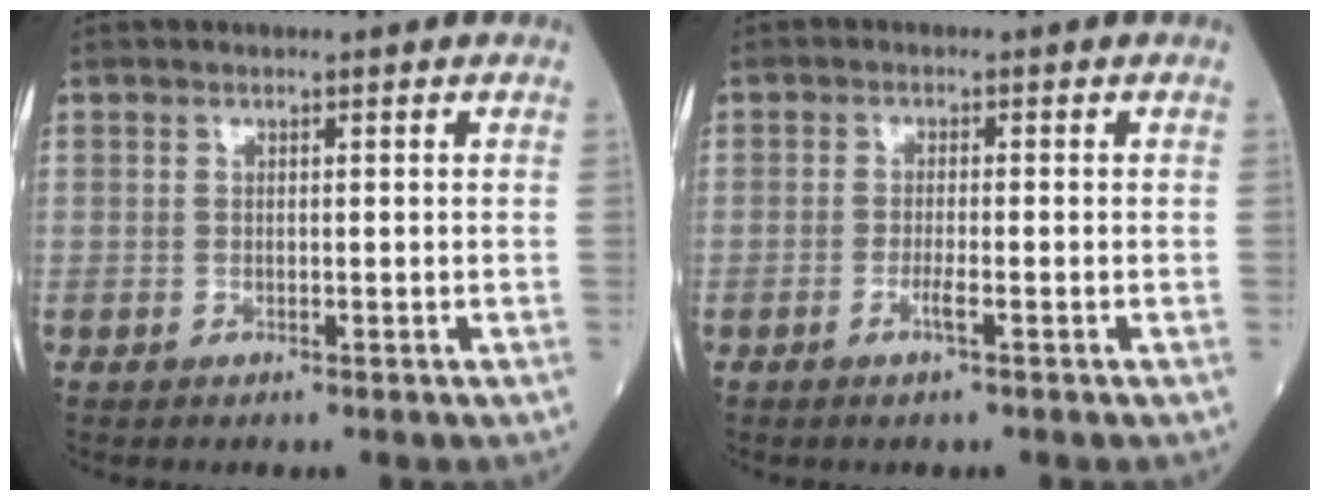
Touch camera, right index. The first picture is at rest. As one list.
[{"total": 2.0, "force": [-1.1, -0.1, 1.7], "torque": [-0.031, -0.003, -0.024]}]